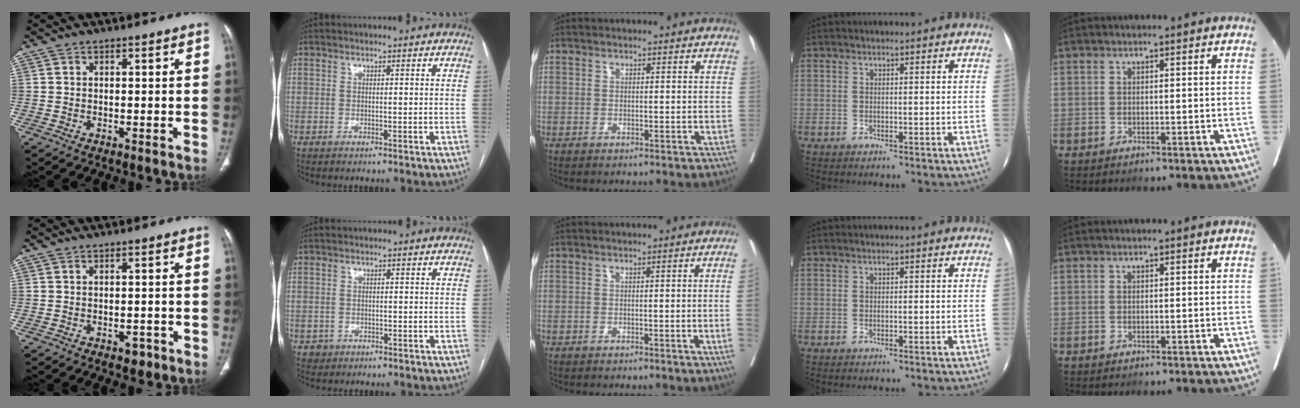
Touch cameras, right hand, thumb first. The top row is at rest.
{"thumb": {"total": 2.0, "force": [-1.1, 1.3, 1.1], "torque": [-0.006, 0.004, -0.009]}, "index": {"total": 1.5, "force": [-0.8, 1.3, -0.1], "torque": [0.000, 0.007, -0.011]}, "middle": {"total": 3.0, "force": [-0.7, -0.6, 2.9], "torque": [-0.037, 0.000, -0.009]}}